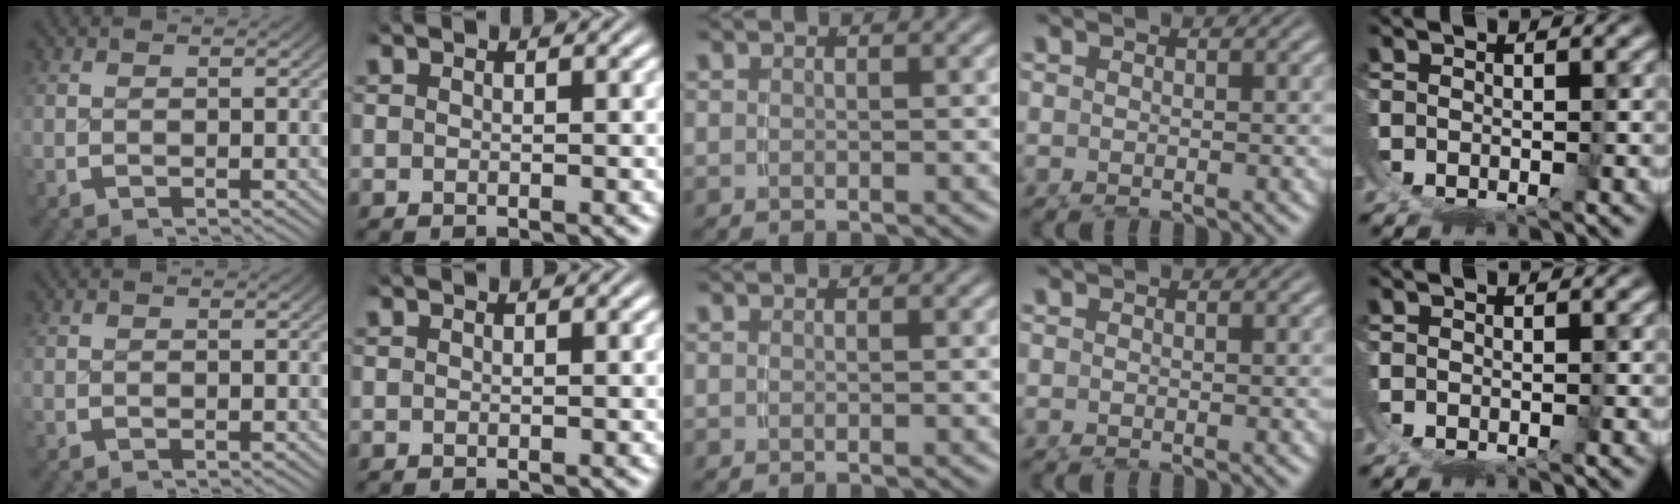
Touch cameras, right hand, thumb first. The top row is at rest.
{}